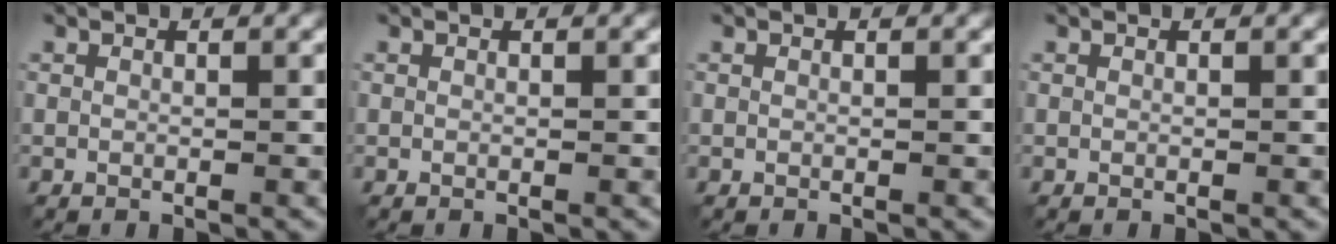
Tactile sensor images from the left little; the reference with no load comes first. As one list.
[{"total": 0.0}, {"total": 0.0}, {"total": 0.0}]